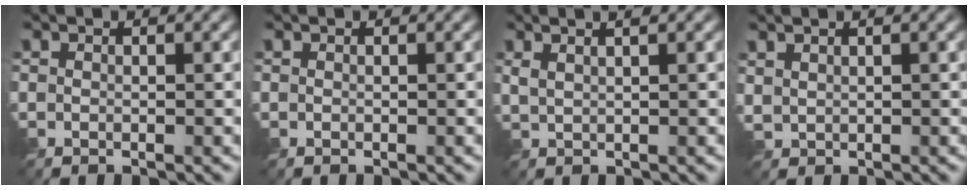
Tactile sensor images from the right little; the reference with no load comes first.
{"total": 0.0}
{"total": 3.4, "force": [2.1, 1.3, 2.4], "torque": [-0.020, 0.010, 0.015]}
{"total": 1.4, "force": [1.2, 0.4, 0.5], "torque": [-0.016, 0.000, 0.031]}